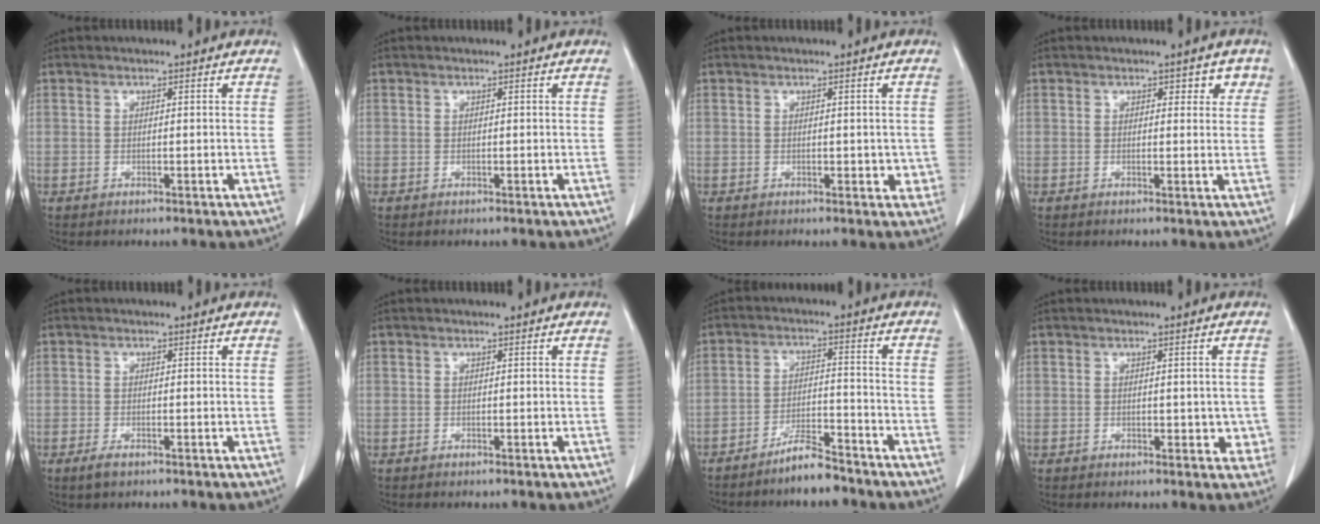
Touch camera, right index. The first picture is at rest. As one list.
[{"total": 0.0}, {"total": 2.2, "force": [-0.1, 1.5, 1.7], "torque": [-0.011, 0.002, 0.002]}, {"total": 2.5, "force": [1.2, 1.6, 1.5], "torque": [-0.002, 0.005, 0.011]}, {"total": 1.7, "force": [-1.1, 0.5, 1.1], "torque": [-0.025, -0.003, -0.017]}, {"total": 0.0}, {"total": 6.2, "force": [-5.3, 1.0, 3.1], "torque": [-0.056, -0.005, -0.098]}, {"total": 2.6, "force": [0.0, 1.8, 1.9], "torque": [-0.009, 0.002, 0.002]}]